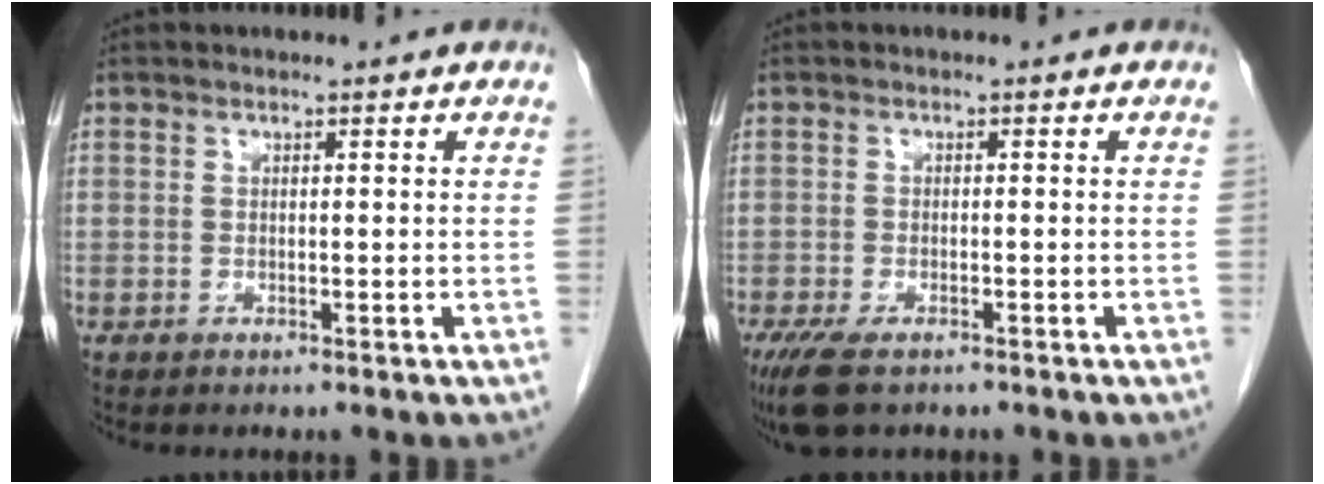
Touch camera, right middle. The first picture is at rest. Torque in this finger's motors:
{"motor_torque": [0.79, -0.93, 0.26, 0.08]}